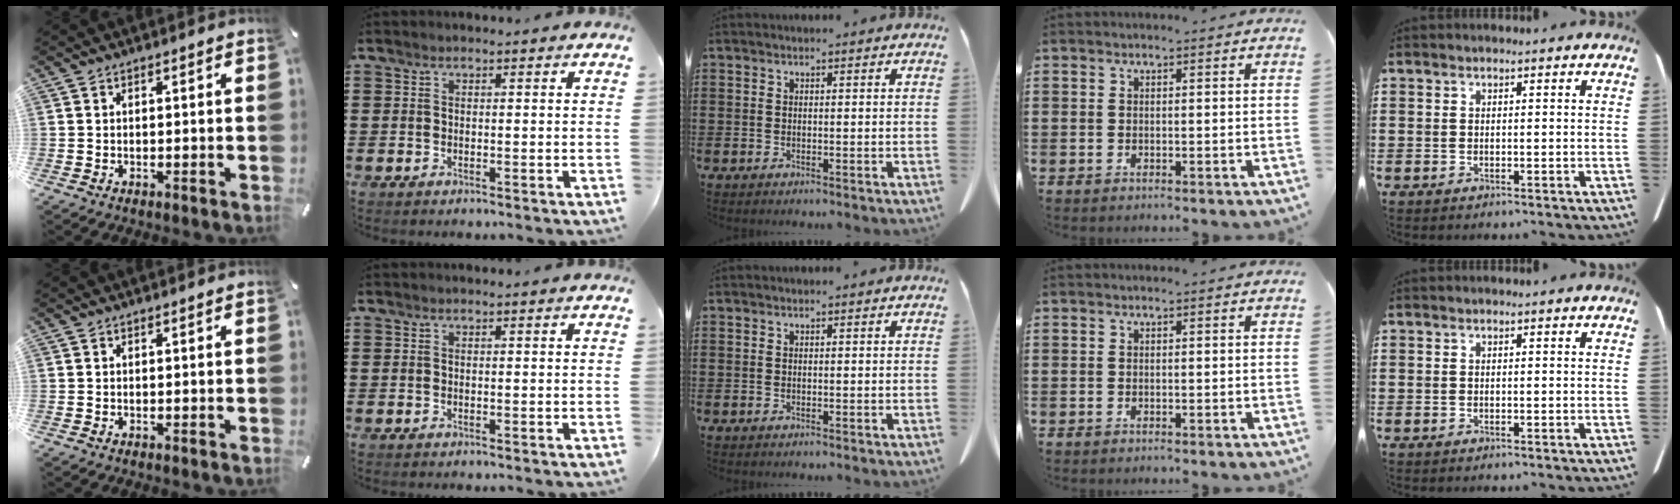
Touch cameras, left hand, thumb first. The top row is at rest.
{}